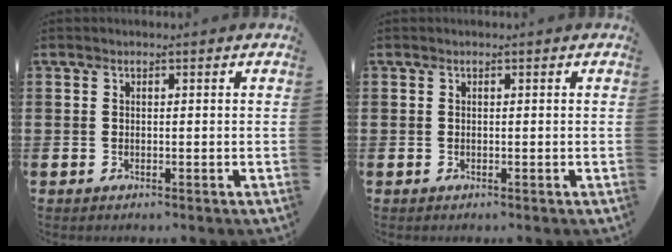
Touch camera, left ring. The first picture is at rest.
{"total": 0.0}